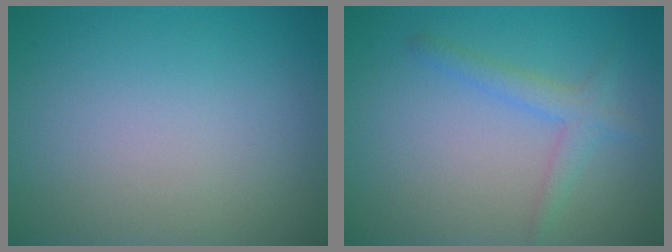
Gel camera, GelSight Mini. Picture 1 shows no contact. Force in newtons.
{"total": 2.2, "press": 2.2, "slide": 0.1}